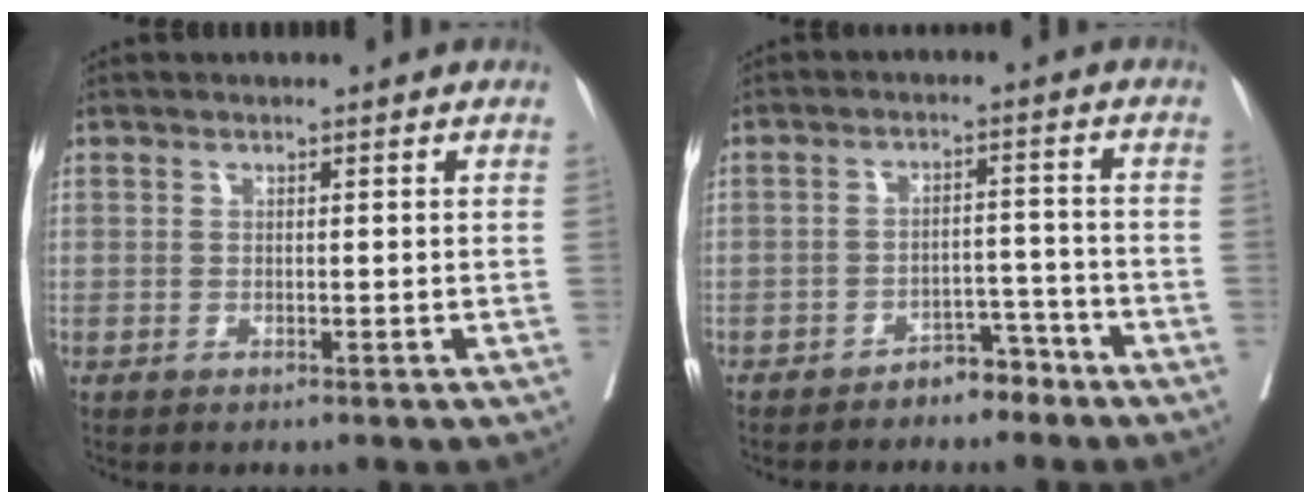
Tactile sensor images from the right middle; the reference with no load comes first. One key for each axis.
{"total": 5.3, "fx": -4.4, "fy": 2.2, "fz": 1.9, "tx": -0.021, "ty": 0.012, "tz": -0.069}